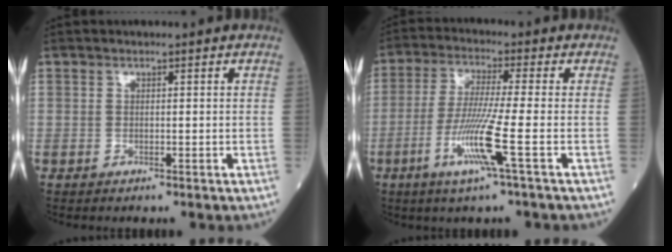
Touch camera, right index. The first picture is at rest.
{"total": 8.9, "force": [-3.2, -1.2, 8.2], "torque": [-0.166, -0.019, -0.065]}